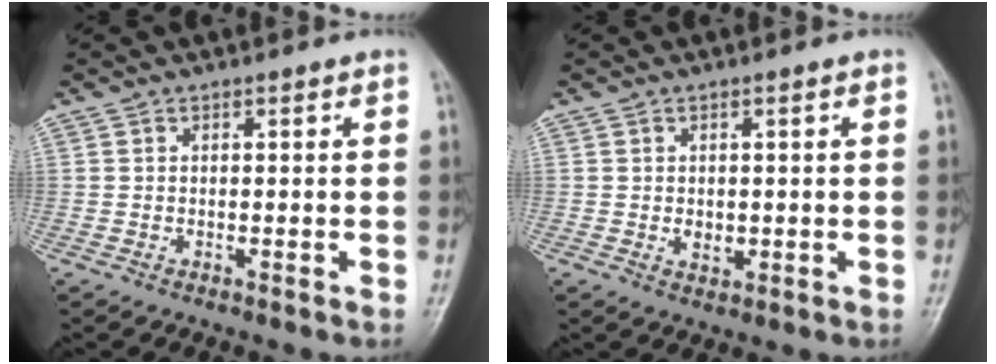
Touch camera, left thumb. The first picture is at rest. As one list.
[{"total": 2.3, "force": [-0.1, 1.7, 1.6], "torque": [-0.017, -0.003, 0.004]}]